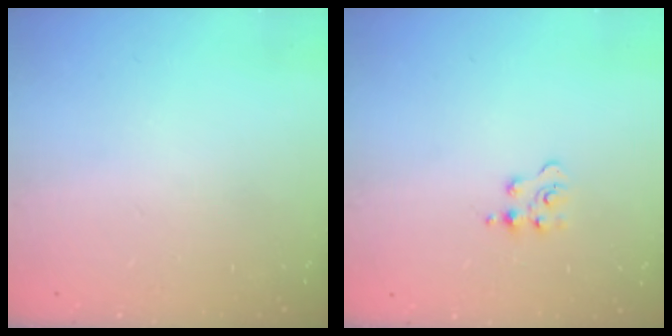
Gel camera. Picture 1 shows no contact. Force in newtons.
{"total": 2.9, "press": 2.9, "slide": 0.4}